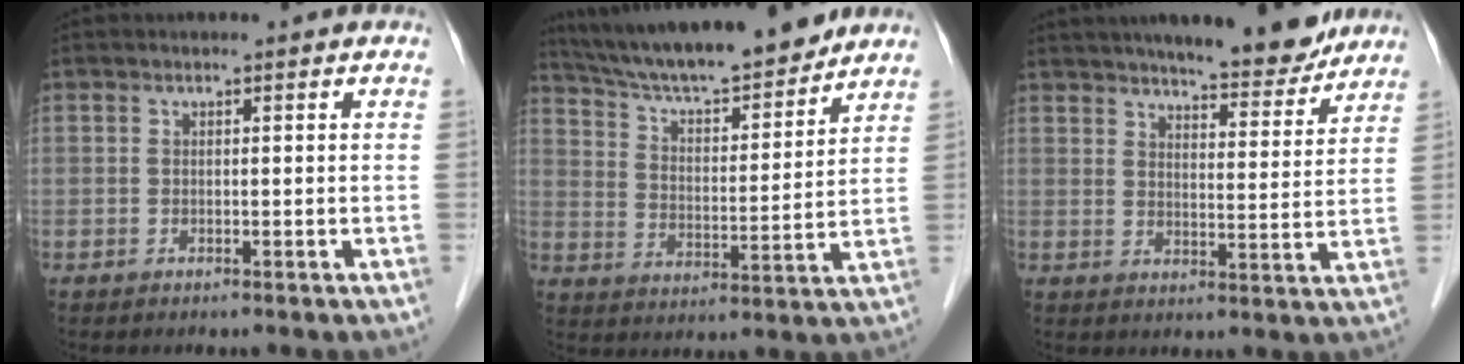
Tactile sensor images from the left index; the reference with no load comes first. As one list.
[{"total": 17.8, "force": [16.0, 2.1, 7.6], "torque": [-0.131, 0.009, 0.259]}, {"total": 12.1, "force": [10.6, 1.8, 5.6], "torque": [-0.076, -0.002, 0.143]}]